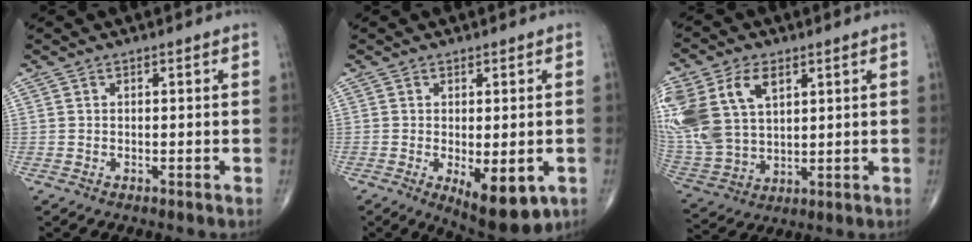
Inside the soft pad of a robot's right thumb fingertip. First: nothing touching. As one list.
[{"total": 10.2, "force": [-3.3, 4.1, 8.7], "torque": [-0.111, -0.017, -0.039]}, {"total": 21.8, "force": [8.0, 14.2, 14.5], "torque": [-0.348, 0.013, 0.166]}]